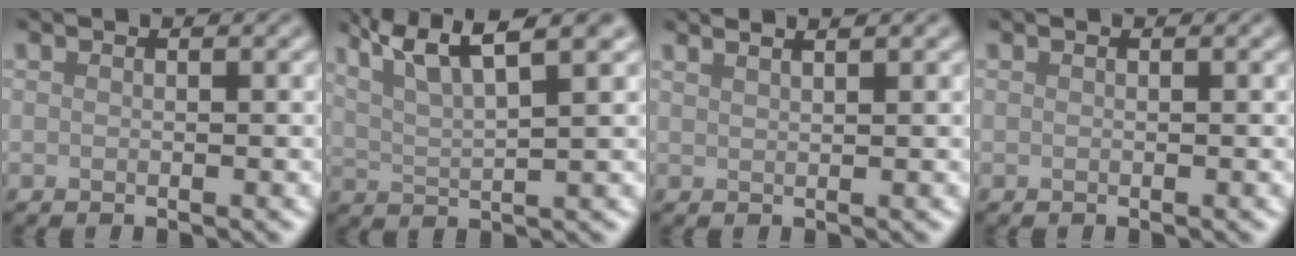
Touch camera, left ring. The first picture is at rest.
{"total": 8.0, "force": [5.1, 1.9, 5.9], "torque": [-0.094, 0.030, 0.066]}
{"total": 3.5, "force": [2.5, 1.3, 2.0], "torque": [-0.002, 0.019, 0.000]}
{"total": 0.0}